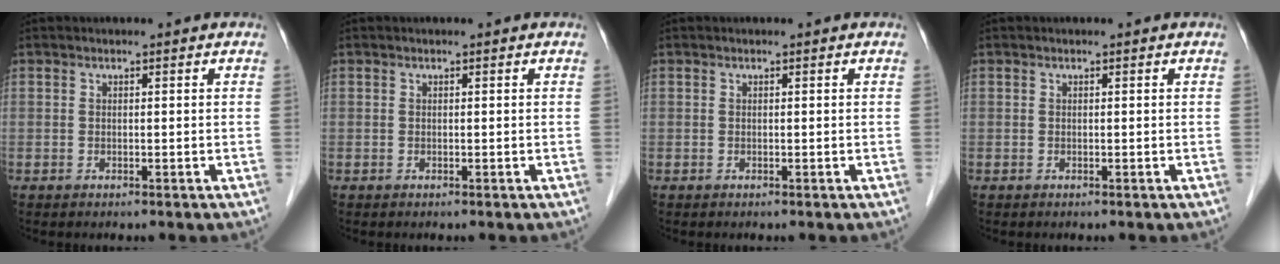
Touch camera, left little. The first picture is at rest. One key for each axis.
{"total": 0.0}
{"total": 0.0}
{"total": 0.0}